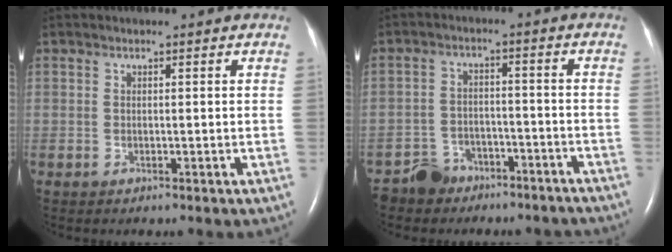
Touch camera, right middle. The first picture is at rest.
{"total": 8.0, "force": [-6.4, 4.7, 0.9], "torque": [-0.011, 0.017, -0.094]}